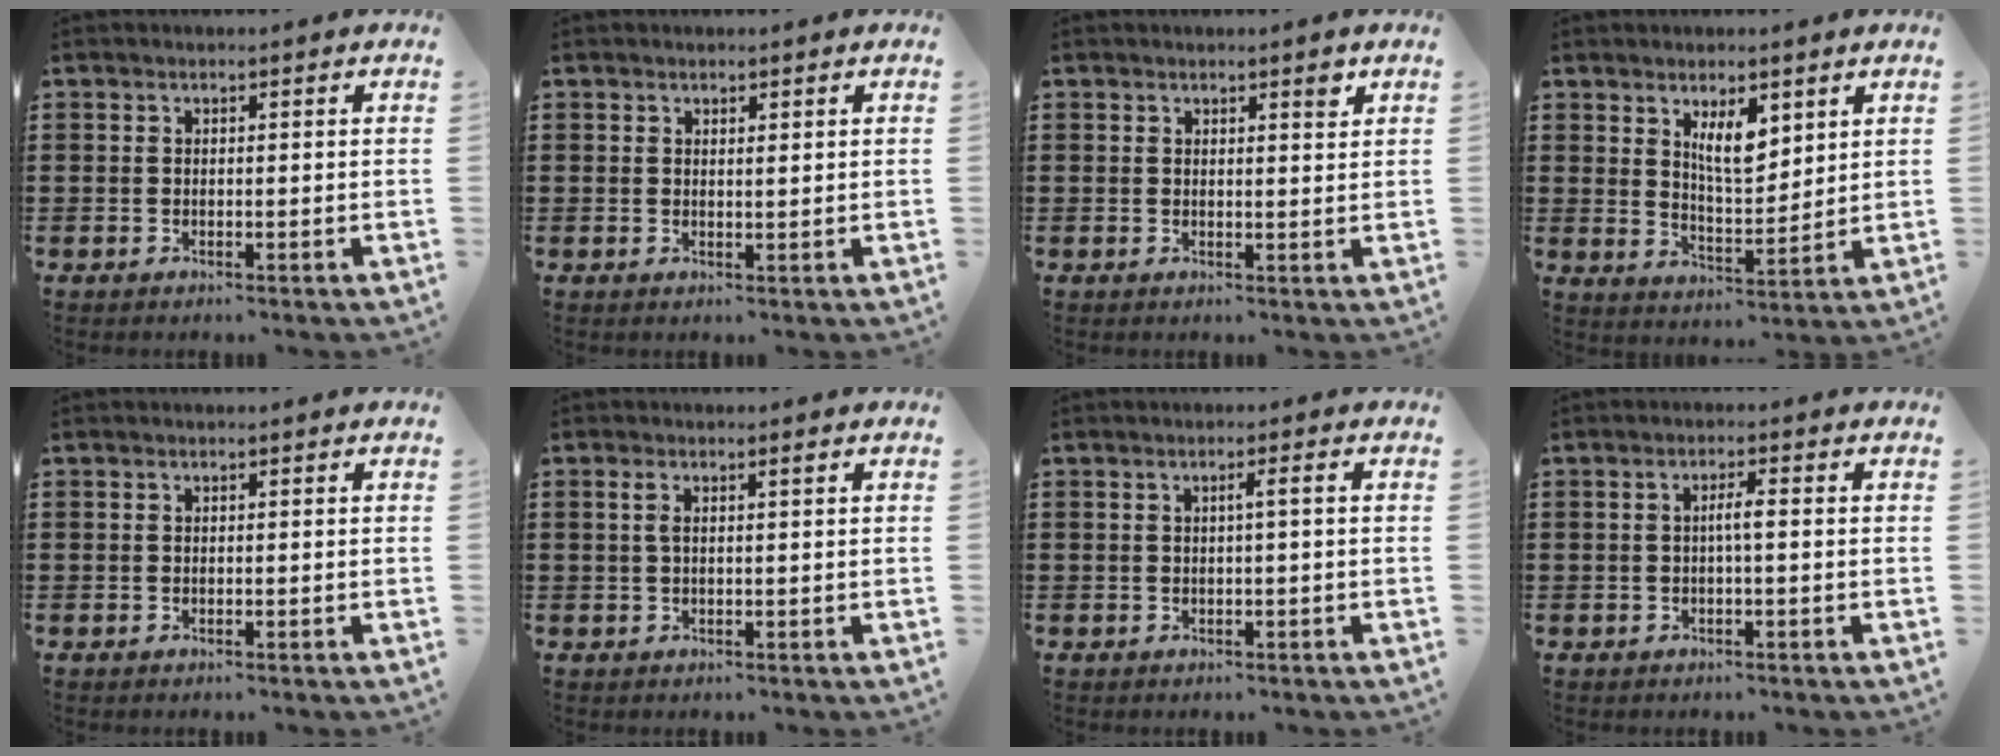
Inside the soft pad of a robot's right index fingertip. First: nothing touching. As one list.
[{"total": 0.8, "force": [0.6, 0.3, 0.3], "torque": [-0.007, 0.001, 0.012]}, {"total": 1.8, "force": [1.3, 0.4, 1.2], "torque": [-0.016, 0.000, 0.021]}, {"total": 6.4, "force": [3.3, 2.3, 5.0], "torque": [-0.089, -0.008, 0.054]}, {"total": 0.0}, {"total": 1.8, "force": [0.5, 0.3, 1.7], "torque": [-0.033, 0.002, 0.007]}, {"total": 1.6, "force": [-0.1, -0.2, 1.6], "torque": [-0.028, -0.002, -0.004]}, {"total": 2.2, "force": [-0.2, 0.2, 2.2], "torque": [-0.042, 0.001, -0.006]}]